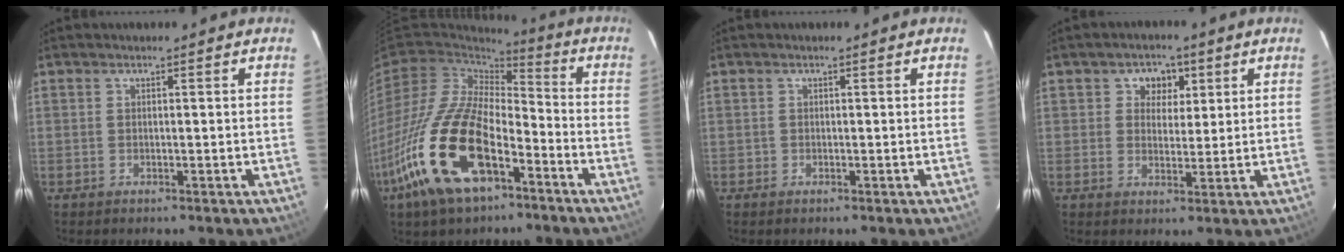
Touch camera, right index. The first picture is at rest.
{"total": 21.1, "force": [-10.1, 10.1, 15.6], "torque": [-0.328, -0.018, -0.192]}
{"total": 0.8, "force": [-0.2, 0.8, -0.1], "torque": [0.001, 0.002, -0.004]}
{"total": 4.7, "force": [1.8, 4.1, 1.5], "torque": [-0.012, 0.009, 0.027]}